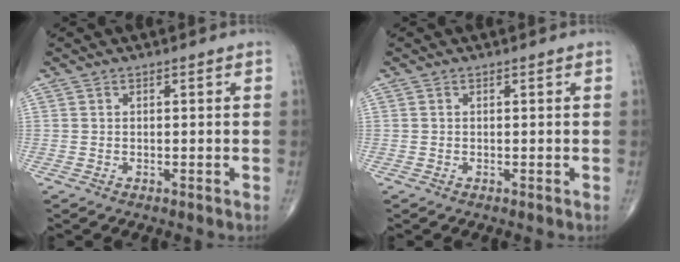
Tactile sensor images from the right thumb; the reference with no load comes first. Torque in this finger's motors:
{"motor_torque": [0.18, 0.00, 0.08, -0.04, -0.03]}